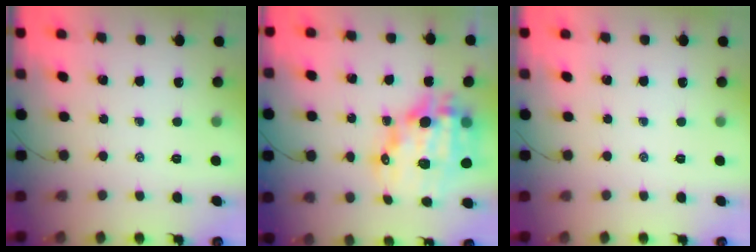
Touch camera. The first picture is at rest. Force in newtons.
{"total": 17.9, "press": 17.4, "slide": 4.1}
{"total": 0.0}